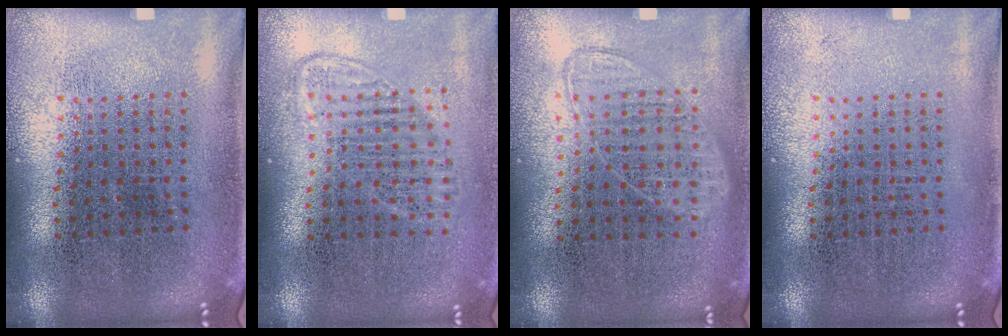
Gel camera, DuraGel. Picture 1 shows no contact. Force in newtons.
{"total": 1.4, "press": 1.2, "slide": 0.7}
{"total": 1.0, "press": 0.9, "slide": 0.4}
{"total": 0.0}